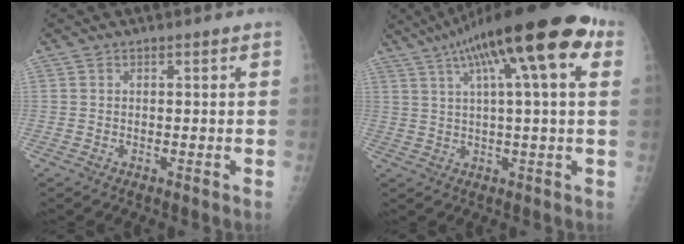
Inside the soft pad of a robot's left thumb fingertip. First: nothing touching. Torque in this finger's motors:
{"motor_torque": [1.31, 0.19, 1.89, -0.89, 0.24]}